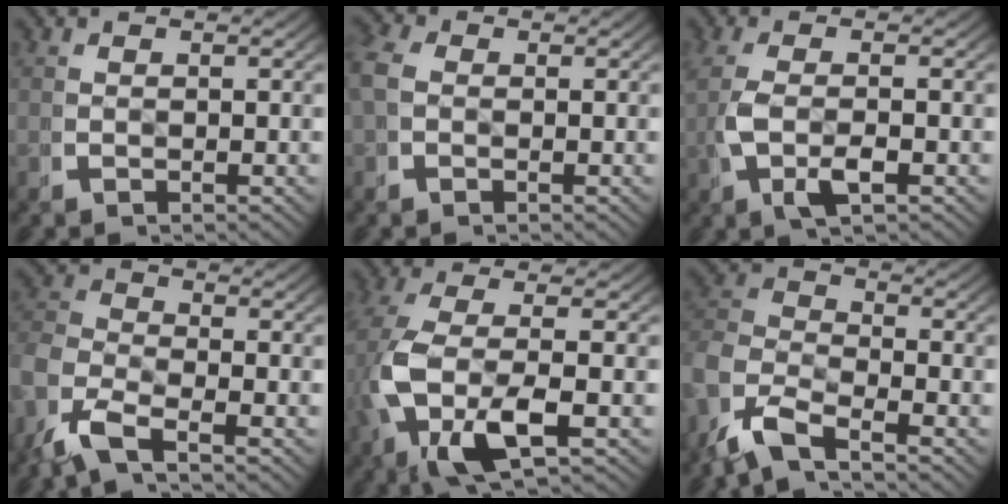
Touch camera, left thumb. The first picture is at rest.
{"total": 2.5, "force": [0.2, 2.1, 1.4], "torque": [-0.041, -0.003, 0.002]}
{"total": 3.8, "force": [-0.2, 1.3, 3.6], "torque": [-0.092, -0.006, 0.004]}
{"total": 5.6, "force": [-2.1, 3.5, 3.9], "torque": [-0.096, -0.015, -0.043]}
{"total": 8.7, "force": [-1.2, 4.0, 7.6], "torque": [-0.206, -0.029, 0.002]}
{"total": 6.4, "force": [-1.8, 4.5, 4.1], "torque": [-0.092, -0.015, -0.041]}